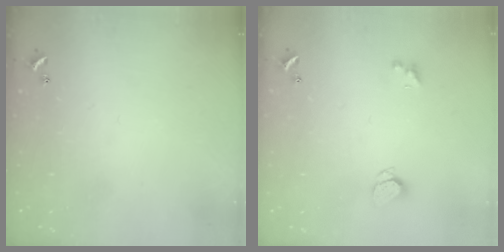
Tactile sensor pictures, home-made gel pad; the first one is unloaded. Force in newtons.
{"total": 2.4, "press": 2.3, "slide": 0.6}